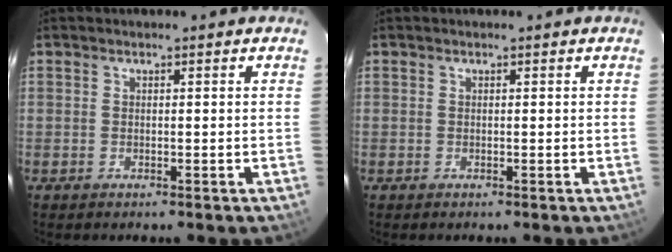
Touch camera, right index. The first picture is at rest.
{"total": 0.0}